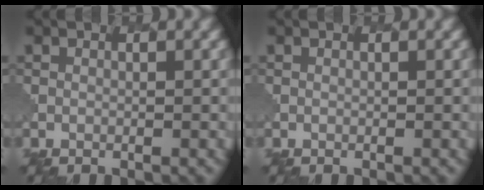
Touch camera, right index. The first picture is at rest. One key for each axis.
{"total": 0.0}